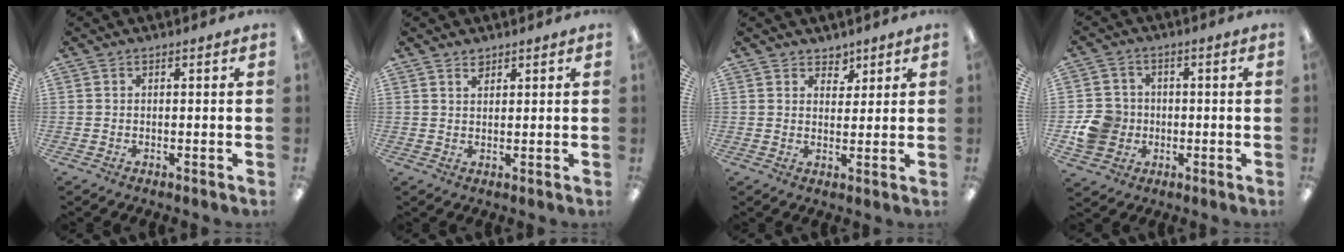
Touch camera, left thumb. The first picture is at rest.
{"total": 2.0, "force": [1.7, 0.8, 0.6], "torque": [-0.006, -0.006, 0.031]}
{"total": 3.6, "force": [2.8, 2.2, 0.2], "torque": [0.002, -0.014, 0.050]}
{"total": 8.3, "force": [-1.2, 7.8, 2.6], "torque": [-0.060, 0.017, -0.018]}